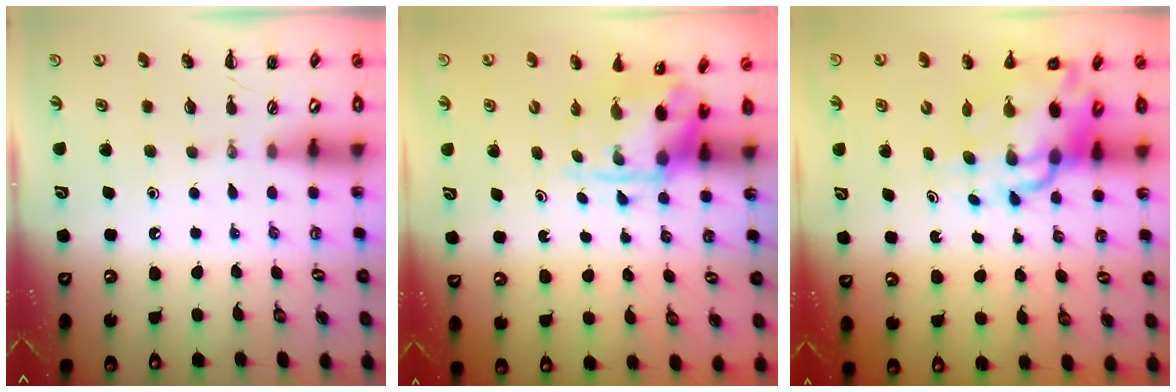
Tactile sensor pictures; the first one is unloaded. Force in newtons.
{"total": 3.8, "press": 3.7, "slide": 0.8}
{"total": 13.3, "press": 12.9, "slide": 3.4}